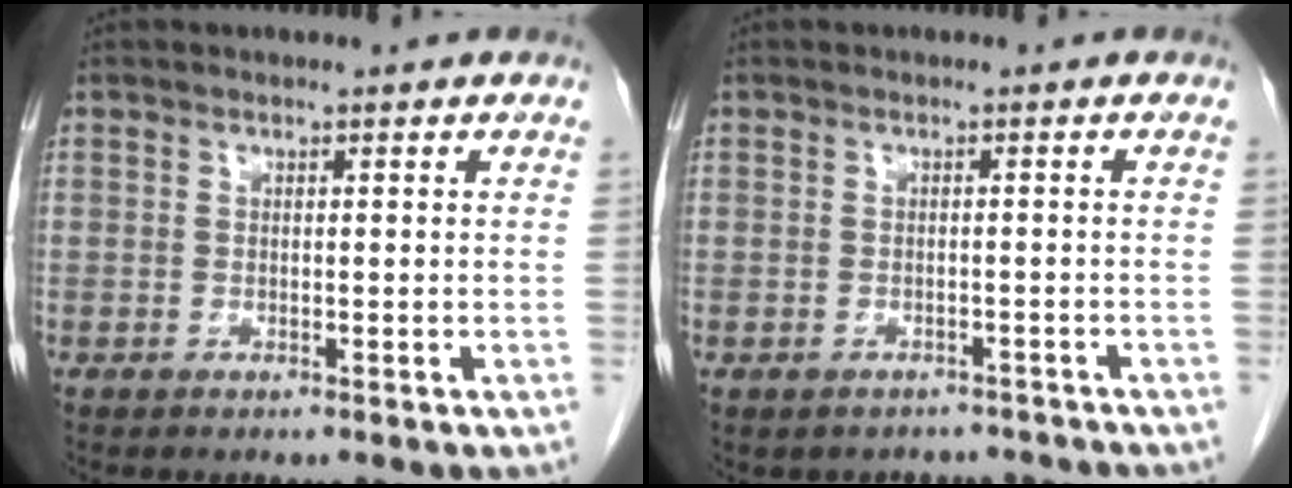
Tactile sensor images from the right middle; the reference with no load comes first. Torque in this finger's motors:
{"motor_torque": [-0.19, -0.30, -0.05, 0.01]}